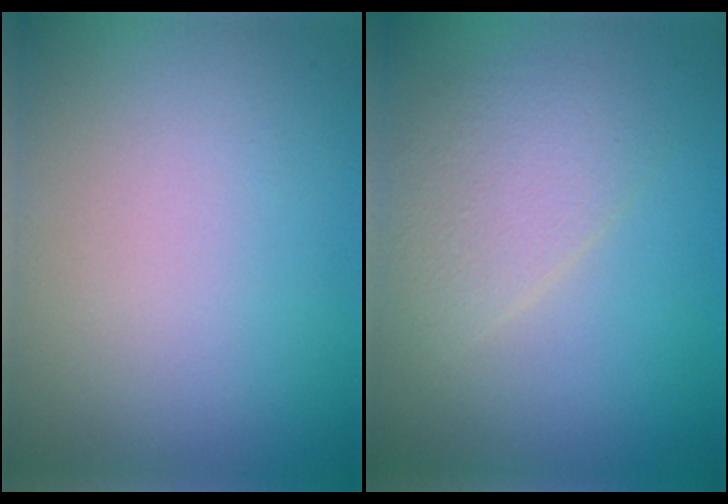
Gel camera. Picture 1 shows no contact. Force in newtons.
{"total": 3.0, "press": 3.0, "slide": 0.0}